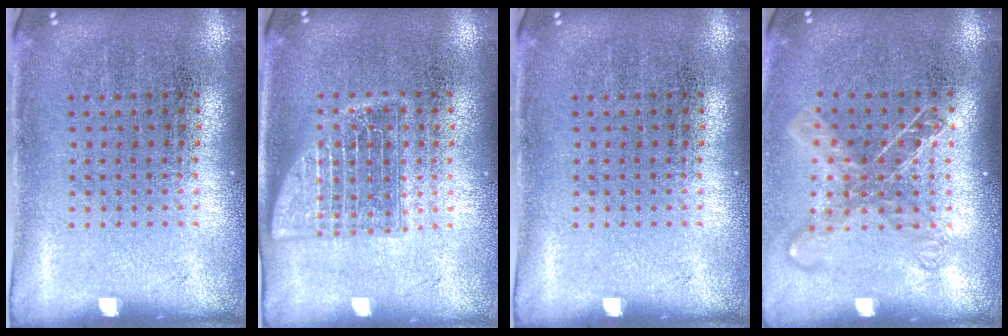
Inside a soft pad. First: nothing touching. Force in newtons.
{"total": 2.3, "press": 2.3, "slide": 0.3}
{"total": 0.0}
{"total": 1.4, "press": 1.2, "slide": 0.8}